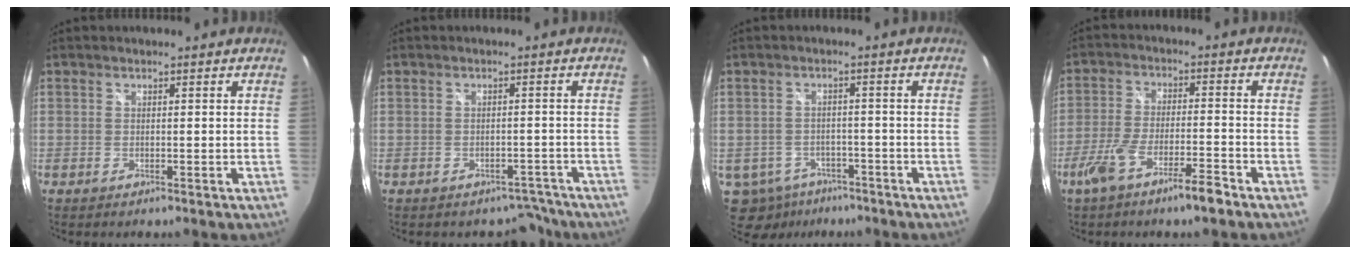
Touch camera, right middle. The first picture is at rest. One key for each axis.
{"total": 2.7, "fx": -2.4, "fy": 1.2, "fz": -0.3, "tx": 0.017, "ty": 0.020, "tz": -0.027}
{"total": 10.7, "fx": -6.1, "fy": 7.7, "fz": 4.3, "tx": -0.125, "ty": -0.011, "tz": -0.079}
{"total": 8.8, "fx": -6.0, "fy": 1.1, "fz": 6.3, "tx": -0.139, "ty": -0.009, "tz": -0.107}